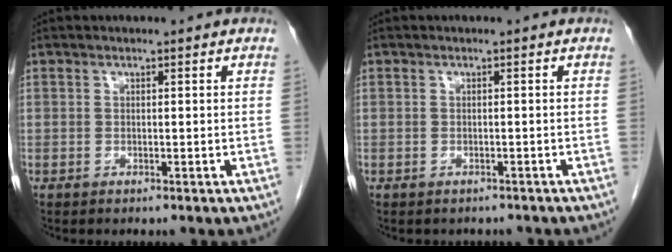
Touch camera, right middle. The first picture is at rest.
{"total": 3.1, "force": [-2.7, 1.4, 0.5], "torque": [-0.011, 0.001, -0.033]}